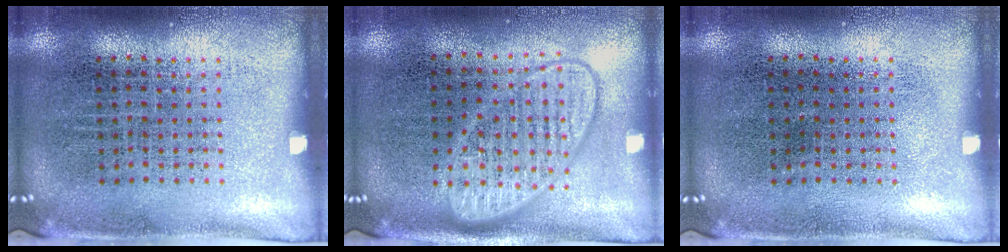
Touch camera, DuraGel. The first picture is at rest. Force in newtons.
{"total": 2.8, "press": 2.8, "slide": 0.5}
{"total": 0.0}